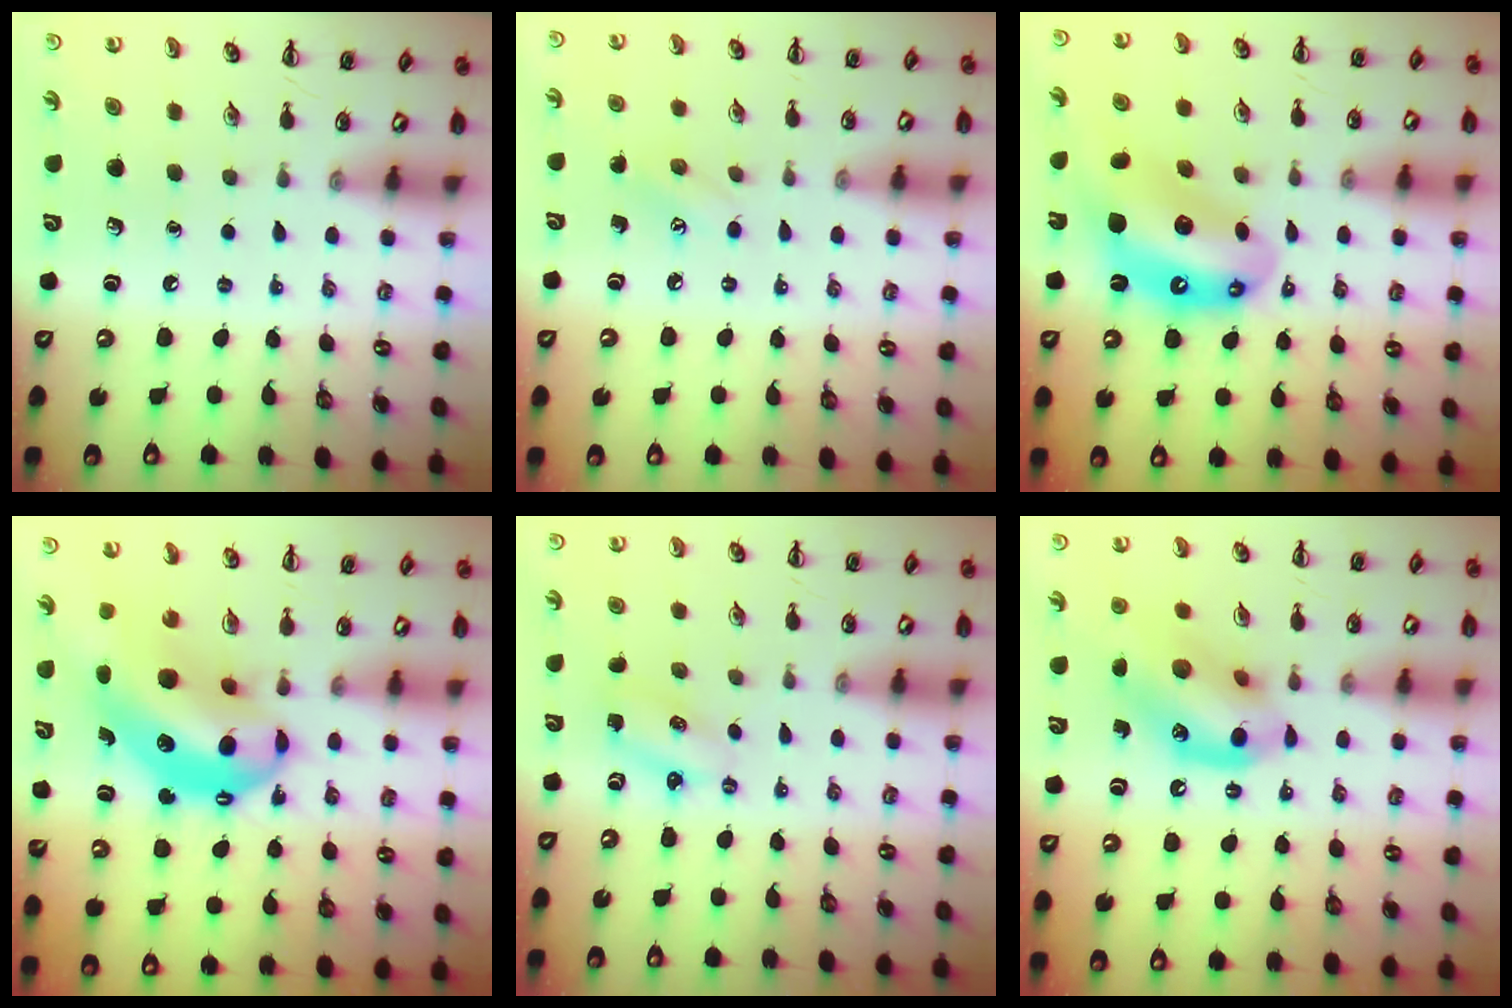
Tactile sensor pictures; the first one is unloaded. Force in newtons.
{"total": 5.6, "press": 5.4, "slide": 1.5}
{"total": 13.6, "press": 13.1, "slide": 3.7}
{"total": 12.8, "press": 12.4, "slide": 3.1}
{"total": 2.1, "press": 2.1, "slide": 0.6}
{"total": 13.9, "press": 13.7, "slide": 2.2}